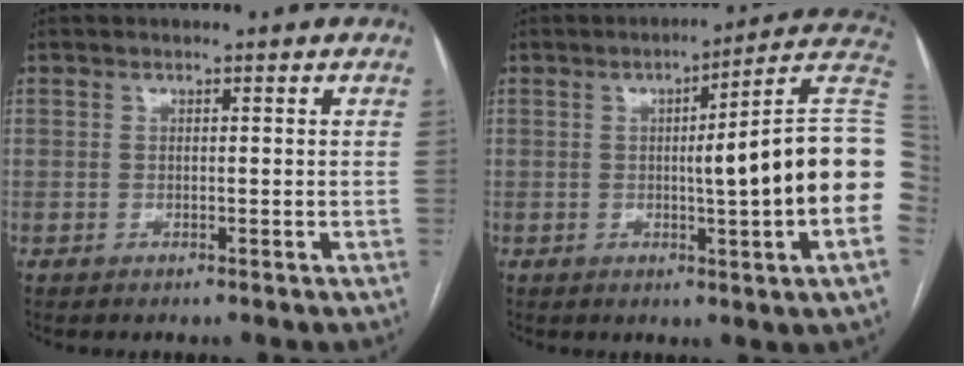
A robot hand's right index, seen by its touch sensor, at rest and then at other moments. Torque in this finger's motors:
{"motor_torque": [1.04, -0.29, 0.42, 0.11]}